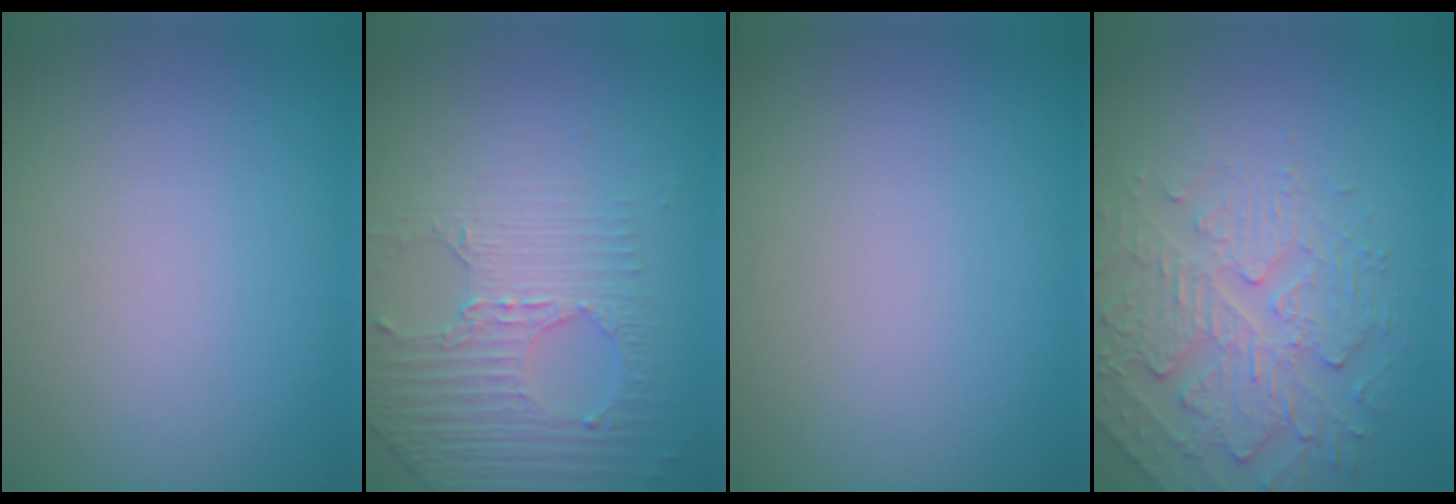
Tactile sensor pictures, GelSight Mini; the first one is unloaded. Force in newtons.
{"total": 4.6, "press": 3.0, "slide": 3.4}
{"total": 0.0}
{"total": 4.9, "press": 3.7, "slide": 3.2}